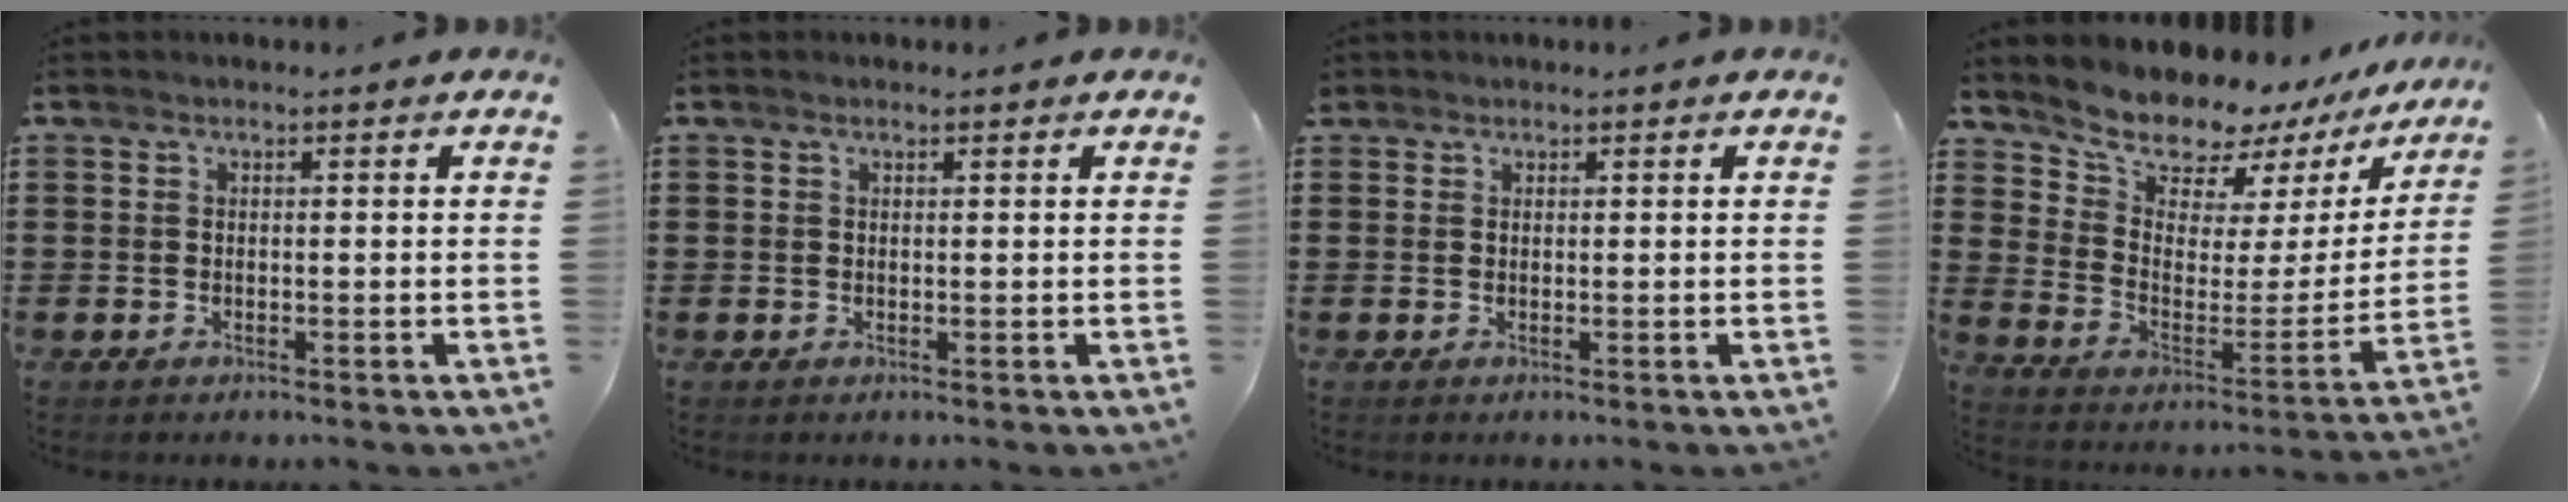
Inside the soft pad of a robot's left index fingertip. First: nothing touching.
{"total": 0.6, "force": [0.4, 0.1, 0.3], "torque": [-0.007, 0.001, 0.008]}
{"total": 0.9, "force": [0.7, 0.6, 0.1], "torque": [-0.003, 0.003, 0.015]}
{"total": 9.3, "force": [8.9, 2.2, 1.7], "torque": [-0.063, -0.081, 0.152]}